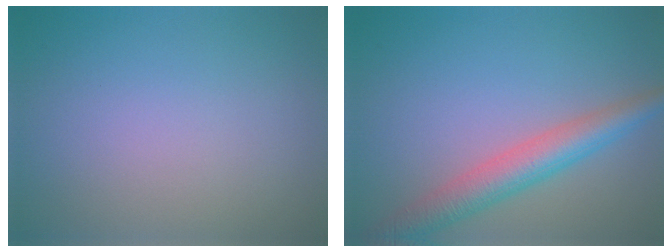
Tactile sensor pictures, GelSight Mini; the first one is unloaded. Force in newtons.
{"total": 5.0, "press": 5.0, "slide": 0.3}